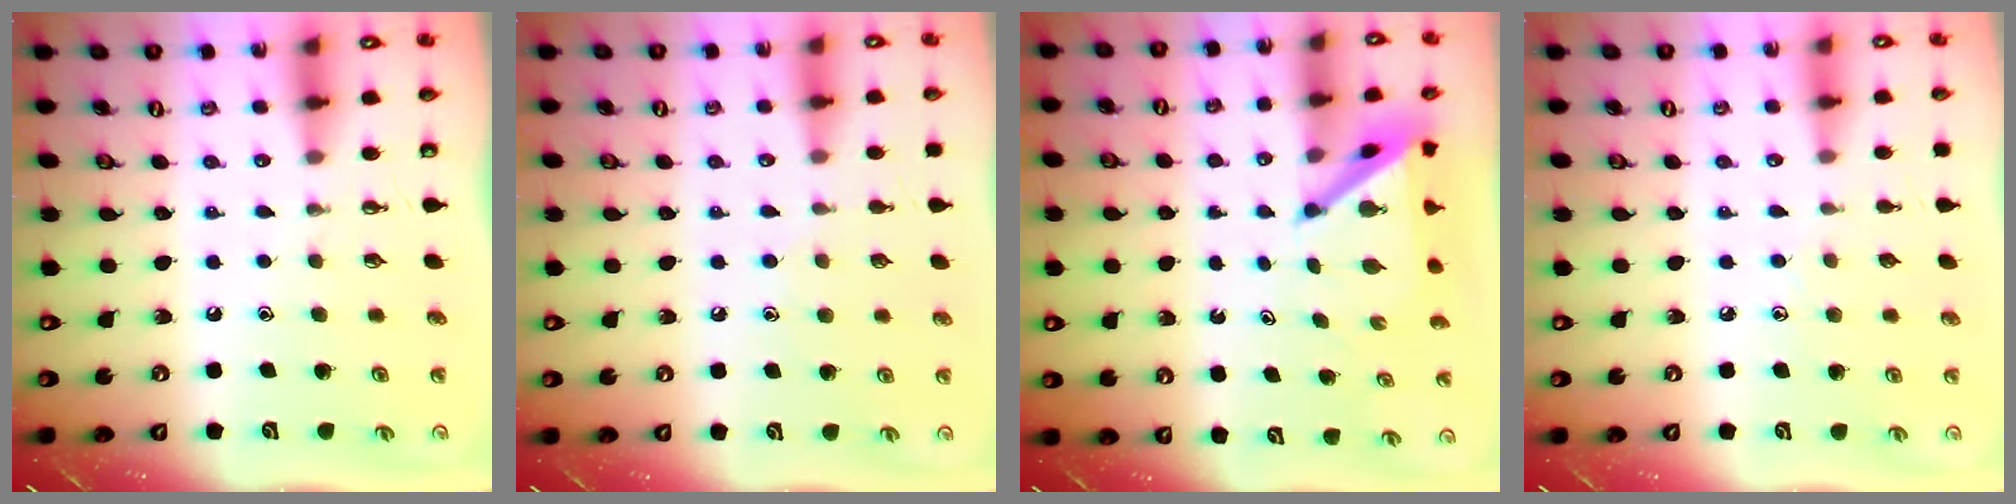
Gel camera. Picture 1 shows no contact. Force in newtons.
{"total": 7.7, "press": 7.7, "slide": 0.7}
{"total": 4.4, "press": 4.4, "slide": 0.4}
{"total": 2.9, "press": 2.8, "slide": 0.2}